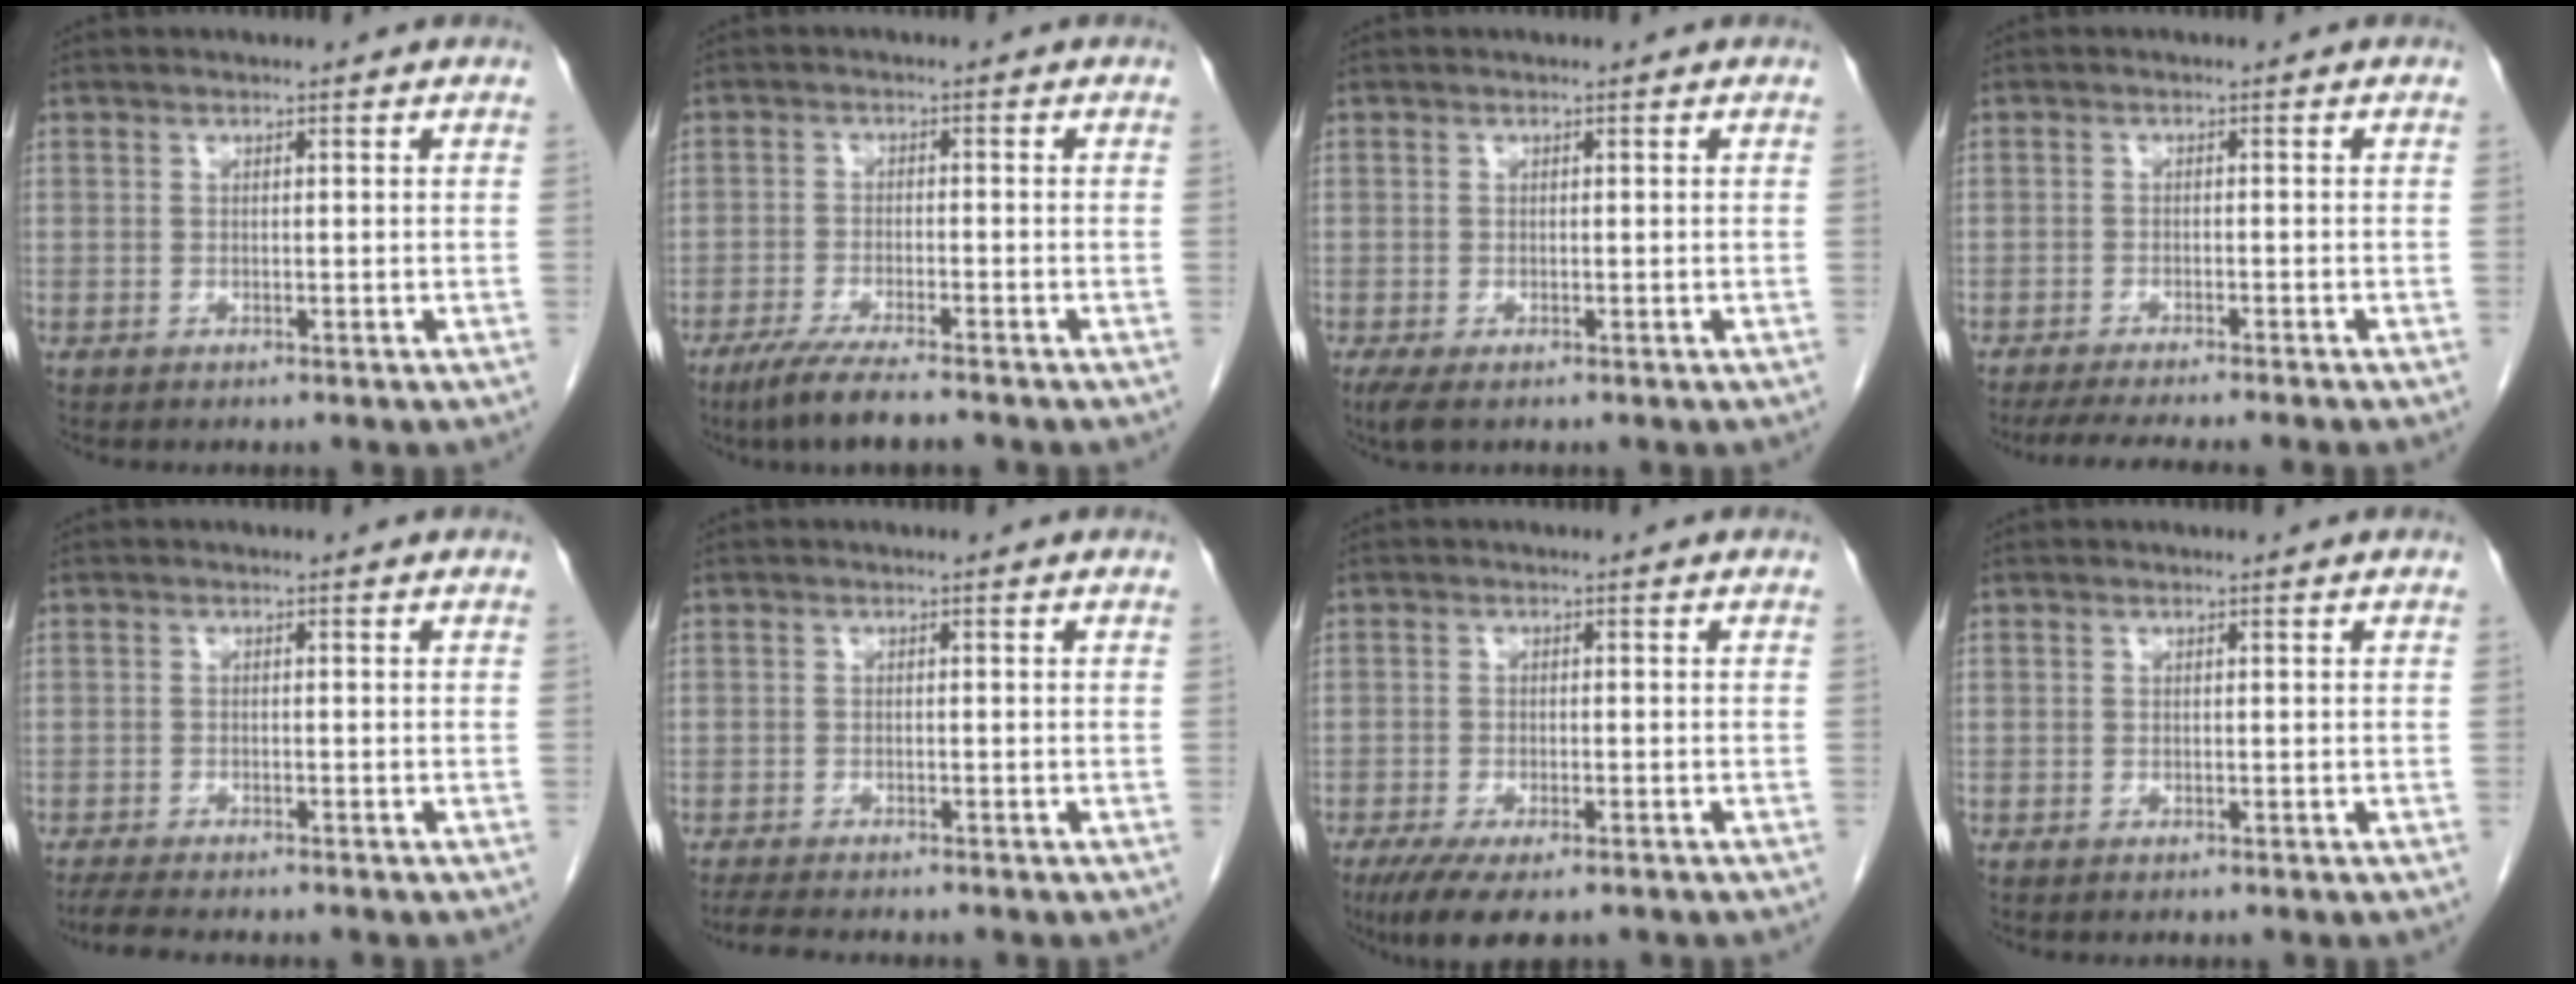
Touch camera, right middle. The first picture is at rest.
{"total": 8.6, "force": [-7.0, -0.3, 5.0], "torque": [-0.076, -0.024, -0.115]}
{"total": 2.6, "force": [-1.7, 0.9, 1.8], "torque": [-0.036, -0.010, -0.026]}
{"total": 8.4, "force": [-7.2, -0.1, 4.3], "torque": [-0.045, -0.015, -0.107]}
{"total": 5.5, "force": [-4.8, 0.7, 2.7], "torque": [-0.047, -0.017, -0.073]}
{"total": 4.7, "force": [-4.2, 0.5, 2.1], "torque": [-0.038, -0.016, -0.066]}
{"total": 7.9, "force": [-5.7, 2.2, 5.1], "torque": [-0.080, -0.019, -0.089]}
{"total": 0.0}